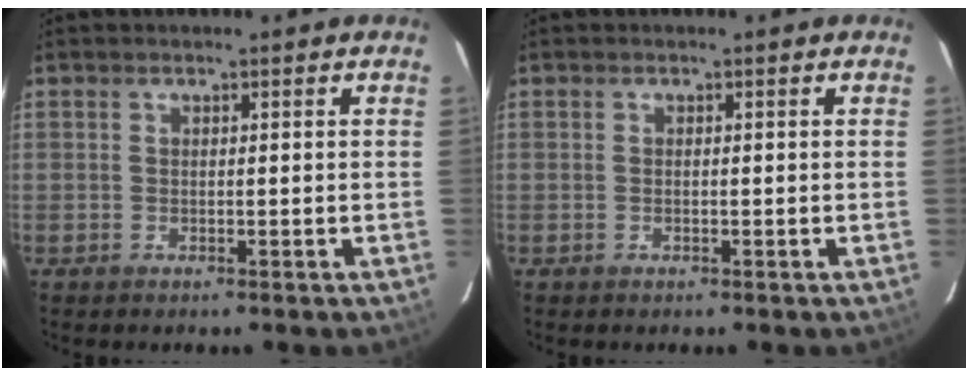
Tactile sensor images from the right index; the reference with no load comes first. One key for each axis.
{"total": 0.0}